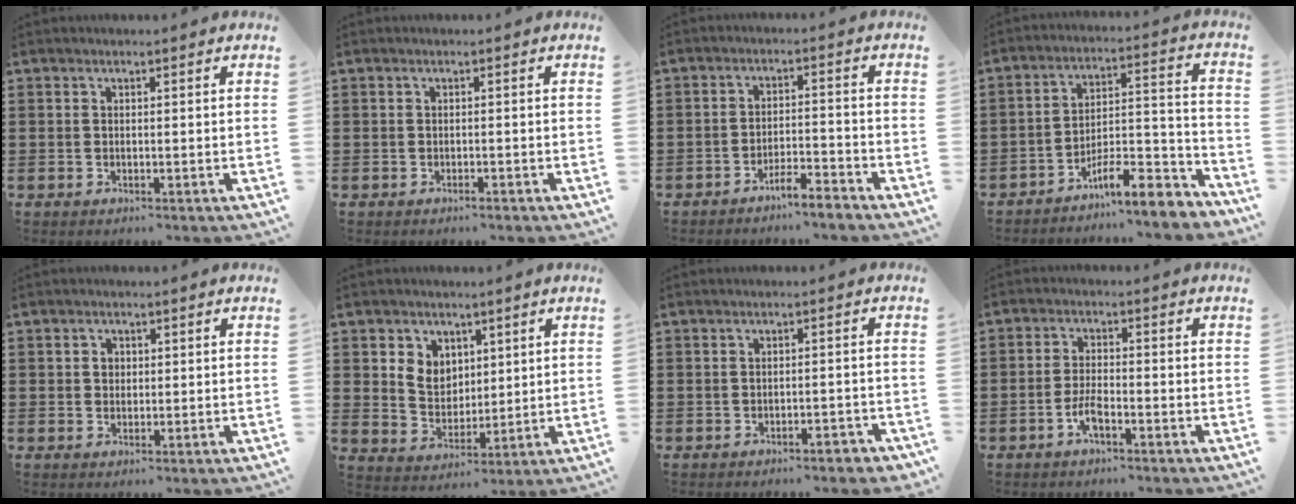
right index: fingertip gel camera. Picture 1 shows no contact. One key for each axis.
{"total": 0.6, "fx": -0.5, "fy": 0.1, "fz": 0.2, "tx": -0.007, "ty": -0.004, "tz": -0.010}
{"total": 3.6, "fx": -3.4, "fy": -0.1, "fz": 1.1, "tx": -0.022, "ty": 0.001, "tz": -0.067}
{"total": 9.0, "fx": -7.3, "fy": 1.8, "fz": 4.9, "tx": -0.069, "ty": 0.016, "tz": -0.135}
{"total": 1.5, "fx": 0.3, "fy": 1.3, "fz": 0.7, "tx": -0.017, "ty": 0.008, "tz": 0.005}
{"total": 5.3, "fx": 2.4, "fy": 4.5, "fz": 1.4, "tx": -0.042, "ty": 0.010, "tz": 0.043}
{"total": 1.9, "fx": -1.6, "fy": 0.3, "fz": 1.0, "tx": -0.020, "ty": 0.000, "tz": -0.031}
{"total": 3.6, "fx": -2.0, "fy": 1.1, "fz": 2.8, "tx": -0.069, "ty": -0.002, "tz": -0.042}